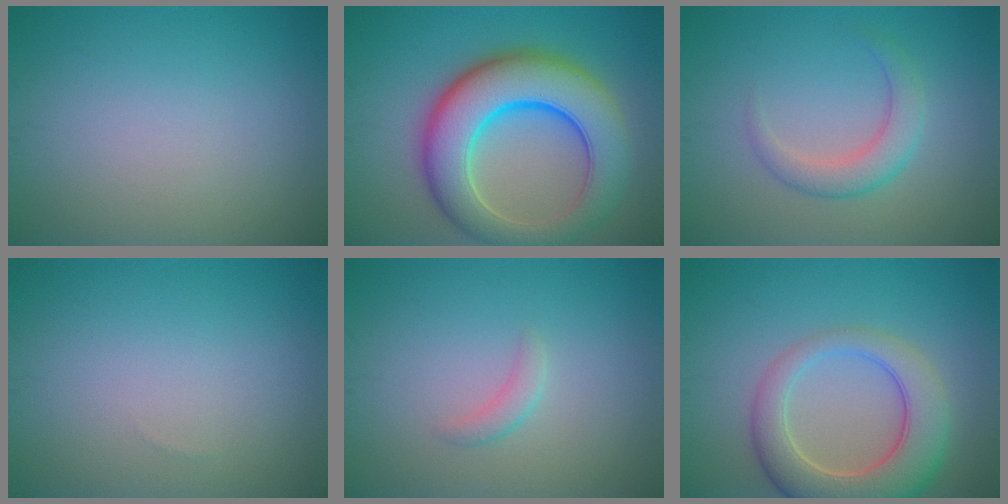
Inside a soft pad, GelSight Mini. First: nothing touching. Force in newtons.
{"total": 10.8, "press": 10.8, "slide": 0.4}
{"total": 2.8, "press": 2.8, "slide": 0.1}
{"total": 0.0}
{"total": 1.2, "press": 1.2, "slide": 0.1}
{"total": 7.3, "press": 7.2, "slide": 0.9}